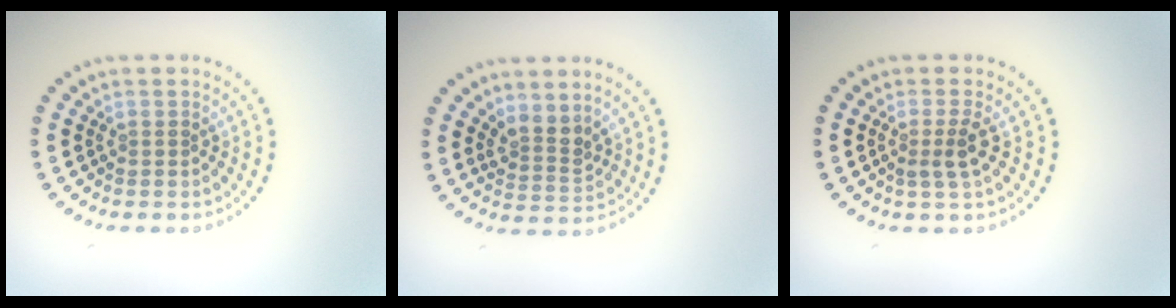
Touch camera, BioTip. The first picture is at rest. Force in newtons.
{"total": 2.5, "press": 1.9, "slide": 1.7}
{"total": 2.0, "press": 1.6, "slide": 1.2}